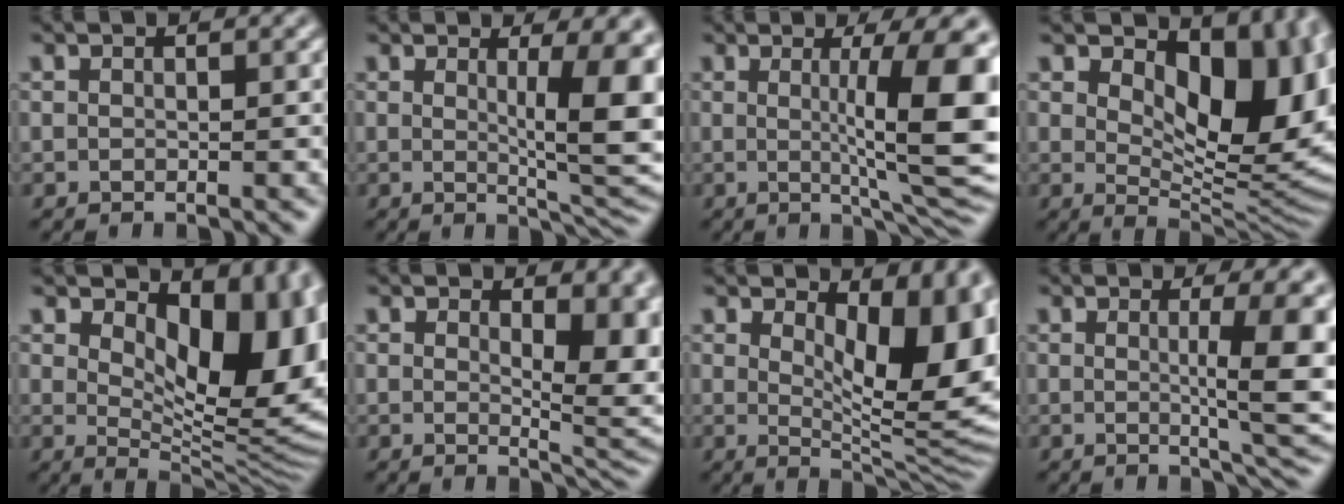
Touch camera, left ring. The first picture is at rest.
{"total": 8.3, "force": [1.2, 2.1, 8.0], "torque": [-0.103, -0.012, 0.022]}
{"total": 10.4, "force": [0.9, 2.4, 10.1], "torque": [-0.119, -0.005, 0.016]}
{"total": 12.8, "force": [3.5, 6.6, 10.3], "torque": [-0.125, -0.011, 0.065]}
{"total": 12.0, "force": [3.3, 5.8, 10.0], "torque": [-0.127, -0.012, 0.060]}
{"total": 7.7, "force": [1.6, 3.4, 6.8], "torque": [-0.062, -0.011, 0.034]}
{"total": 10.4, "force": [2.5, 4.2, 9.2], "torque": [-0.108, -0.013, 0.043]}
{"total": 7.7, "force": [0.5, 1.8, 7.4], "torque": [-0.086, -0.008, 0.010]}